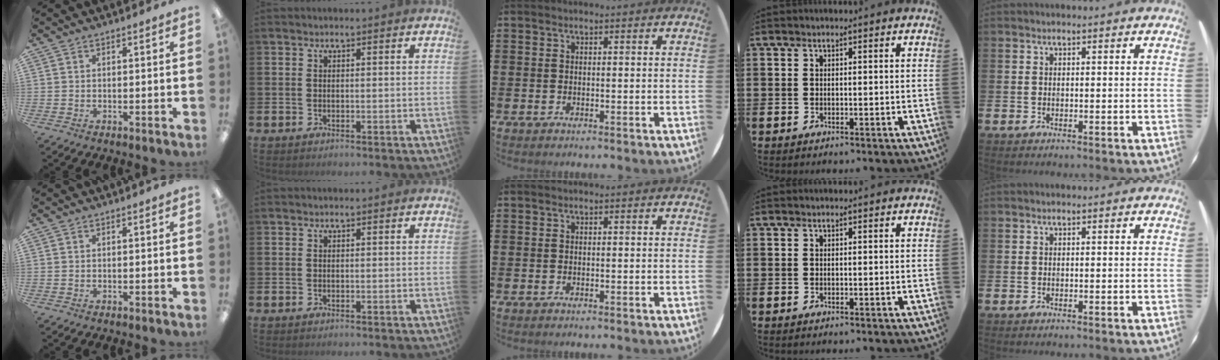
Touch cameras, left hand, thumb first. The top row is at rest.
{}